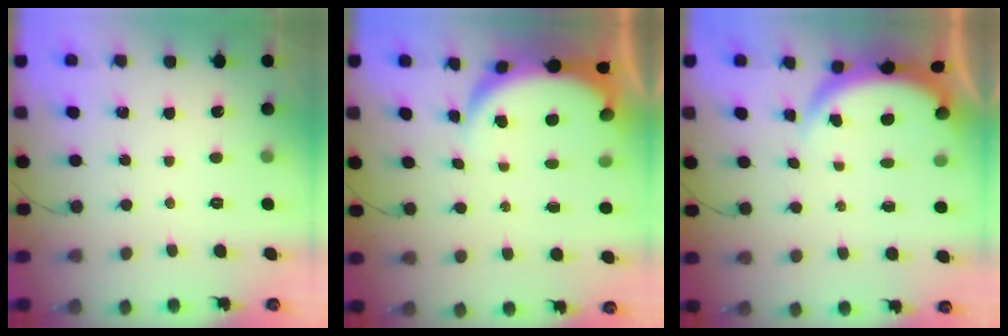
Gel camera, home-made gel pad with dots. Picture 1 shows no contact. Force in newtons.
{"total": 5.4, "press": 5.4, "slide": 0.2}
{"total": 3.8, "press": 3.8, "slide": 0.1}